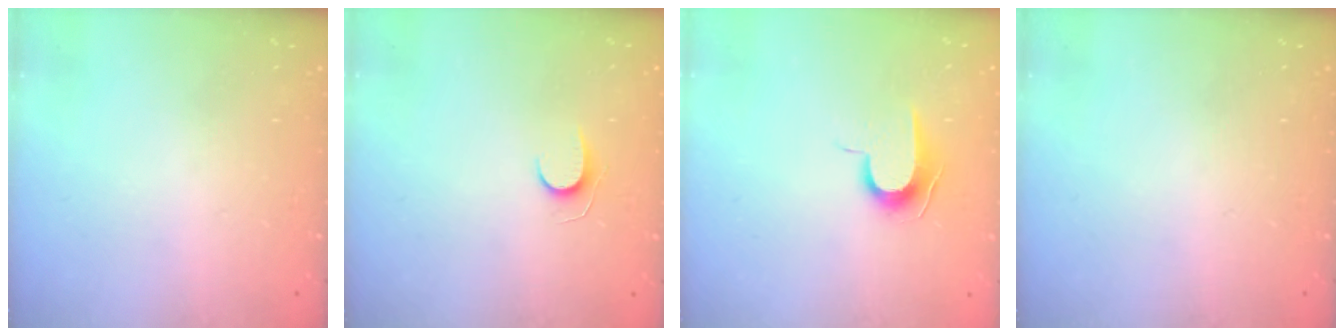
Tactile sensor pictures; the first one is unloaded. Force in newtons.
{"total": 5.4, "press": 5.4, "slide": 0.5}
{"total": 7.8, "press": 7.8, "slide": 0.7}
{"total": 0.0}